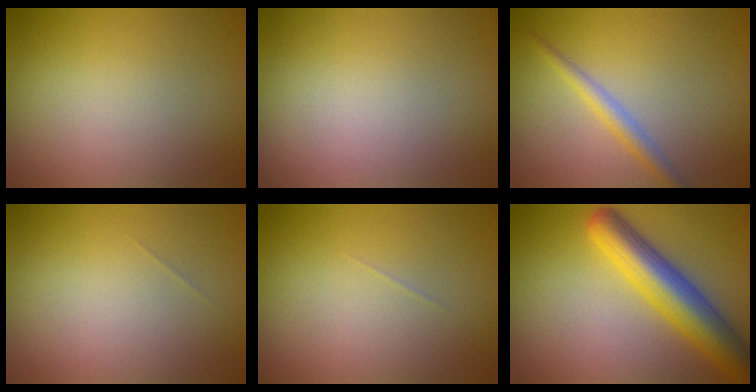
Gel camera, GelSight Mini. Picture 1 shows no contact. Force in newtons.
{"total": 0.0}
{"total": 2.0, "press": 2.0, "slide": 0.1}
{"total": 0.0}
{"total": 0.0}
{"total": 7.6, "press": 7.6, "slide": 0.4}